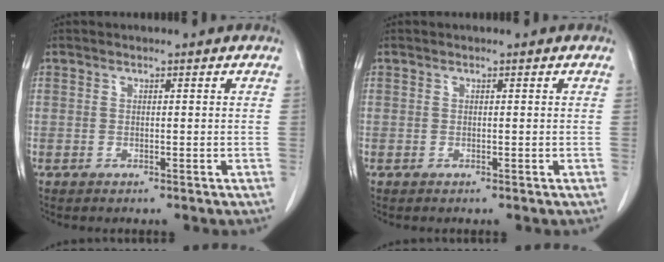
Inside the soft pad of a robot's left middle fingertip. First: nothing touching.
{"total": 0.0}